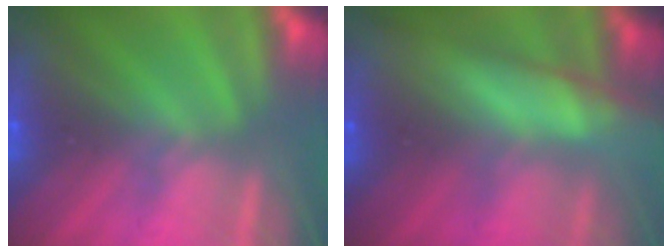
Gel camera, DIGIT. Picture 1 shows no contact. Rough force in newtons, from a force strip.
{"total": 5.5}